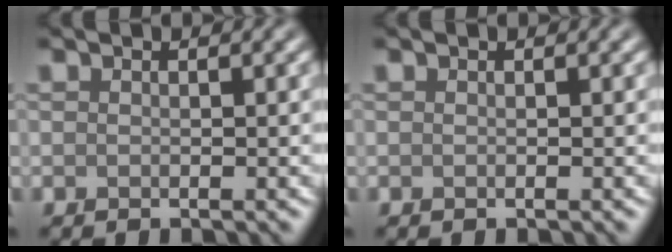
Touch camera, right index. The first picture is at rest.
{"total": 0.0}